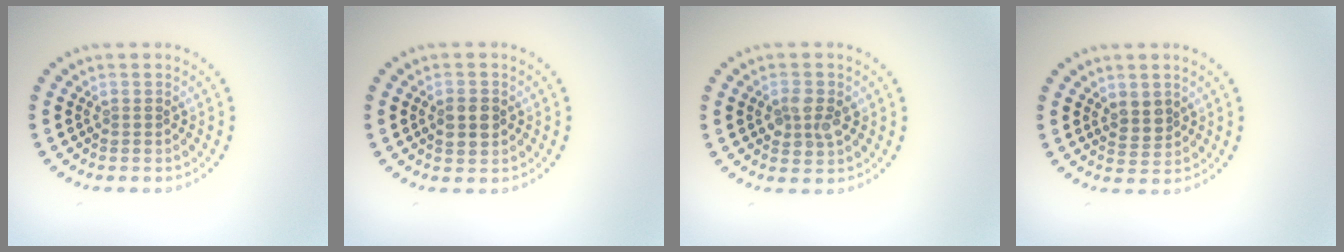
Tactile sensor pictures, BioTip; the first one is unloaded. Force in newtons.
{"total": 2.7, "press": 2.7, "slide": 0.2}
{"total": 2.4, "press": 2.4, "slide": 0.0}
{"total": 2.0, "press": 1.8, "slide": 0.8}